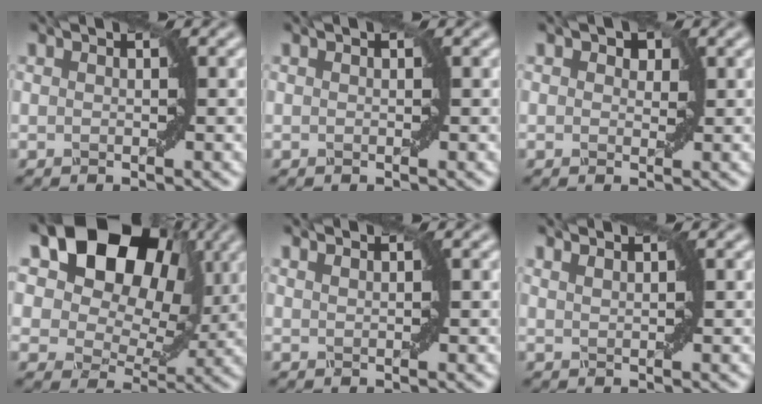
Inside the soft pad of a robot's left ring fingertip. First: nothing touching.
{"total": 0.0}
{"total": 1.3, "force": [0.5, 1.0, 0.7], "torque": [-0.007, 0.000, 0.008]}
{"total": 13.8, "force": [6.2, 9.1, 8.3], "torque": [-0.126, 0.029, 0.088]}
{"total": 1.8, "force": [1.5, 0.7, 0.7], "torque": [0.001, -0.005, 0.003]}
{"total": 2.5, "force": [2.0, 0.9, 1.1], "torque": [0.001, 0.003, 0.003]}